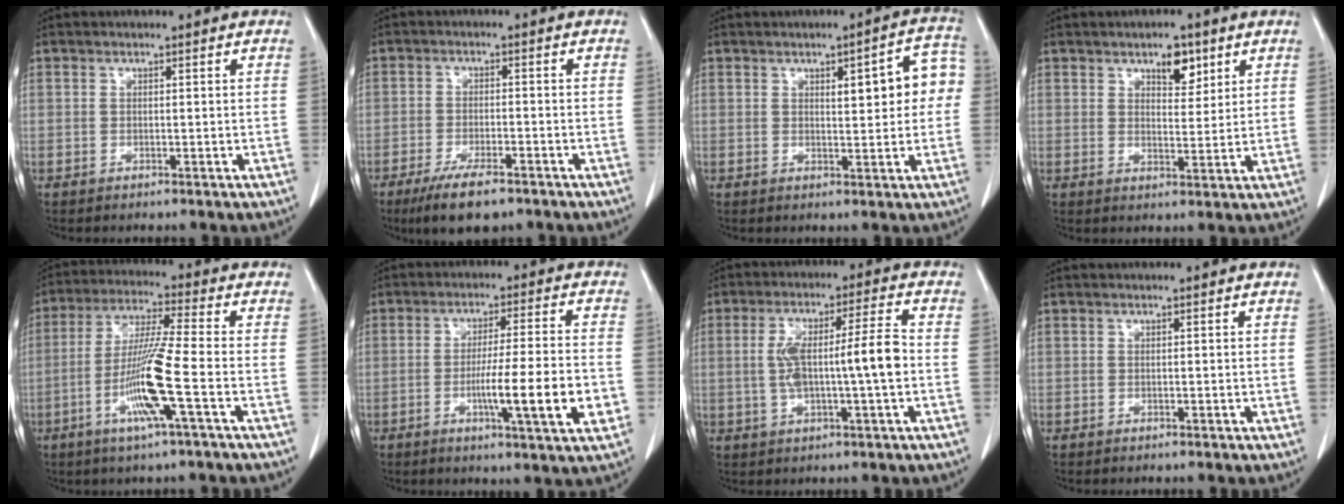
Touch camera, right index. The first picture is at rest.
{"total": 7.7, "force": [-5.5, 2.1, 5.0], "torque": [-0.087, -0.012, -0.089]}
{"total": 7.8, "force": [1.4, 2.3, 7.3], "torque": [-0.086, 0.025, 0.017]}
{"total": 4.6, "force": [2.8, 2.1, 3.0], "torque": [-0.043, 0.000, 0.044]}
{"total": 11.2, "force": [-3.7, -0.7, 10.6], "torque": [-0.211, -0.011, -0.077]}
{"total": 11.6, "force": [-3.1, 0.0, 11.2], "torque": [-0.176, -0.012, -0.053]}
{"total": 9.8, "force": [-0.7, 0.8, 9.8], "torque": [-0.176, 0.020, -0.013]}
{"total": 0.0}